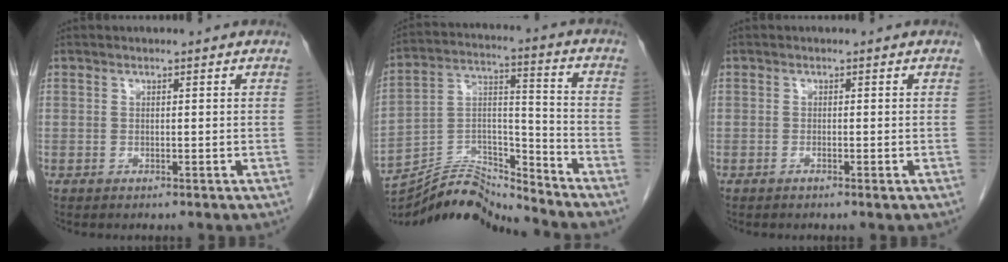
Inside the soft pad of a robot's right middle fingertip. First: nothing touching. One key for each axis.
{"total": 14.0, "fx": -13.8, "fy": -0.3, "fz": 2.0, "tx": -0.037, "ty": 0.038, "tz": -0.254}
{"total": 0.8, "fx": -0.5, "fy": -0.1, "fz": 0.6, "tx": -0.012, "ty": -0.001, "tz": -0.009}